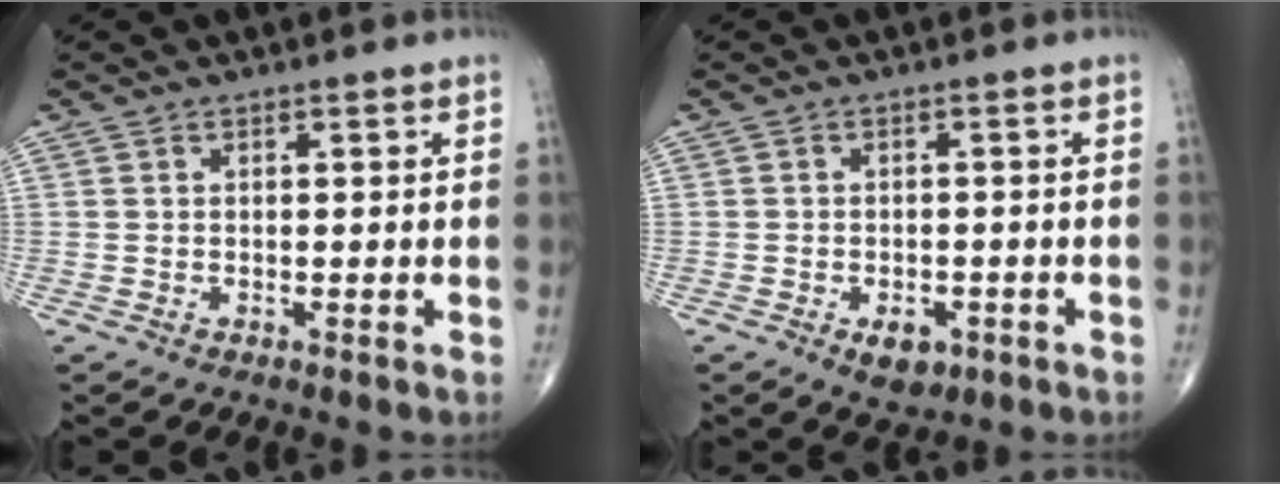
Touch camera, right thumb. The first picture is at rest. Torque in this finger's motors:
{"motor_torque": [1.30, 0.82, 0.29, -0.37, 0.02]}